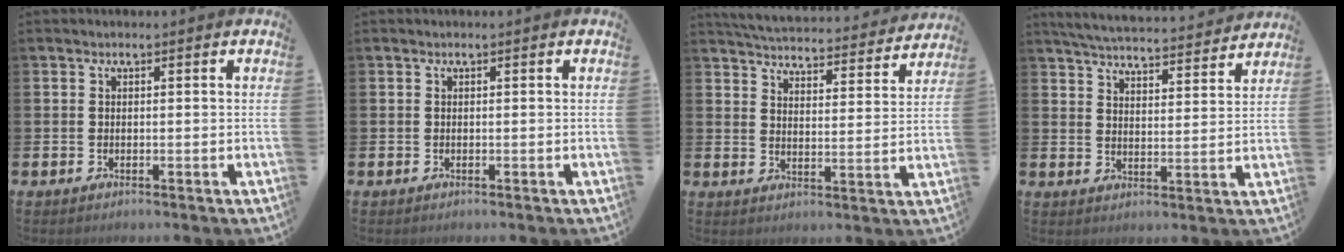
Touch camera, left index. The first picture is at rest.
{"total": 0.0}
{"total": 4.9, "force": [4.8, 0.5, 0.5], "torque": [-0.023, -0.043, 0.079]}
{"total": 5.6, "force": [5.5, 0.4, 0.9], "torque": [-0.029, -0.046, 0.094]}